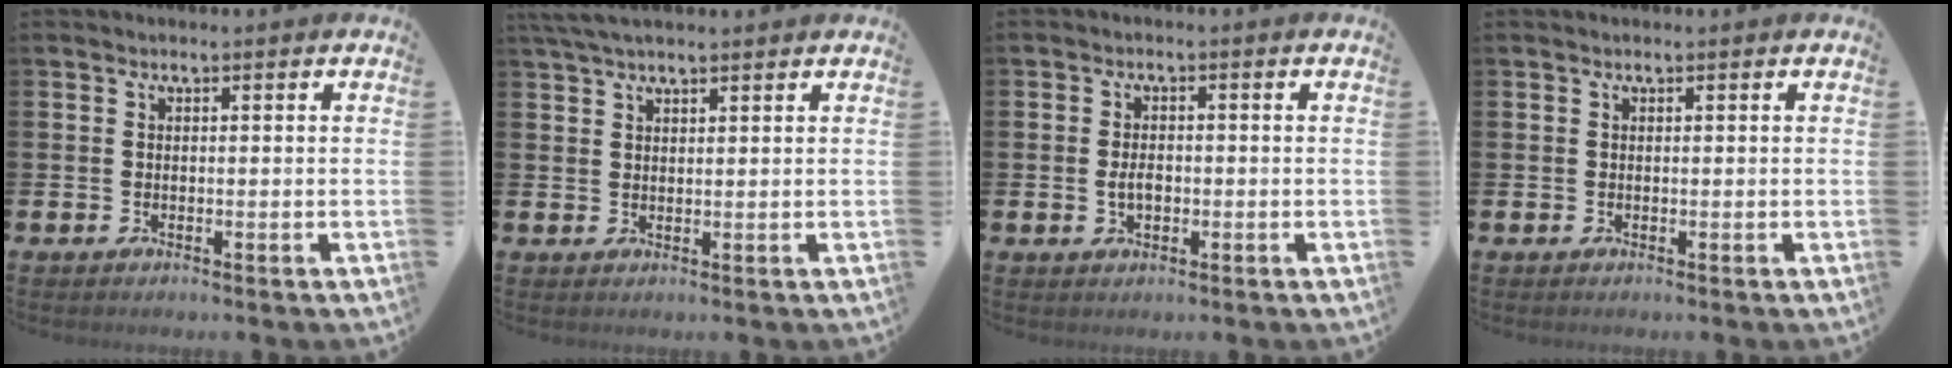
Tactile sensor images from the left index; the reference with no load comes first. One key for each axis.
{"total": 3.6, "fx": 3.1, "fy": 0.7, "fz": 1.7, "tx": -0.047, "ty": 0.002, "tz": 0.059}
{"total": 2.3, "fx": -0.2, "fy": 1.4, "fz": 1.8, "tx": -0.025, "ty": 0.000, "tz": -0.008}
{"total": 0.0}